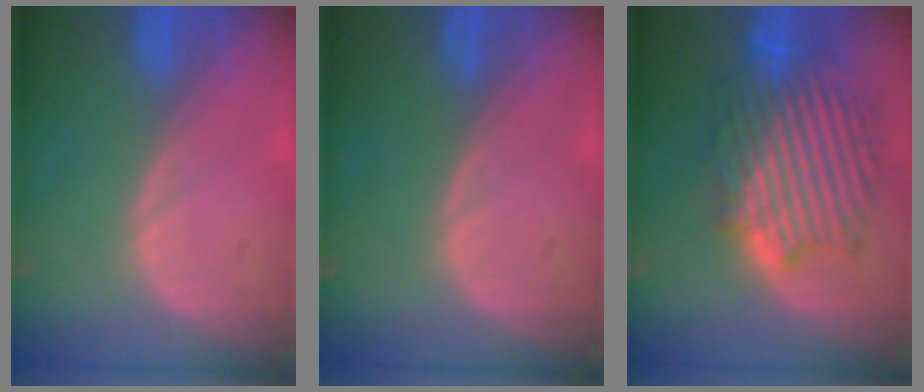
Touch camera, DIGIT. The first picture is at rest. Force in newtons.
{"total": 0.0}
{"total": 11.3, "press": 11.2, "slide": 0.6}